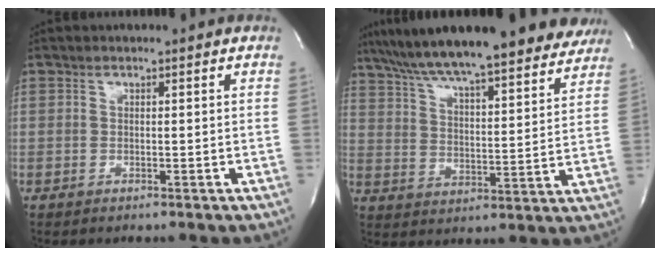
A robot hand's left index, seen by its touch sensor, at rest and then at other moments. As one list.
[{"total": 25.5, "force": [21.7, 3.9, 12.9], "torque": [-0.213, 0.005, 0.298]}]